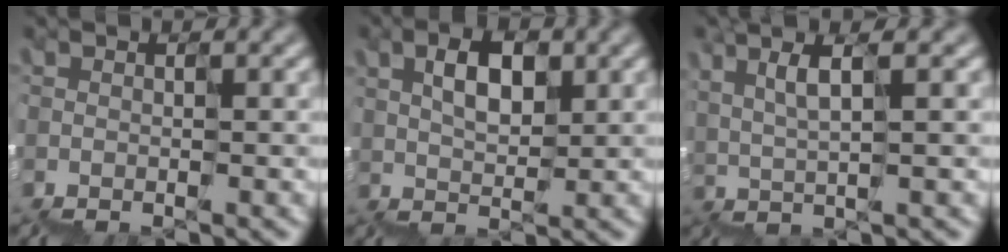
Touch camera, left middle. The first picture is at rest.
{"total": 3.0, "force": [2.3, 1.3, 1.3], "torque": [-0.008, 0.016, 0.047]}
{"total": 2.7, "force": [2.2, 0.1, 1.6], "torque": [-0.015, 0.012, 0.048]}